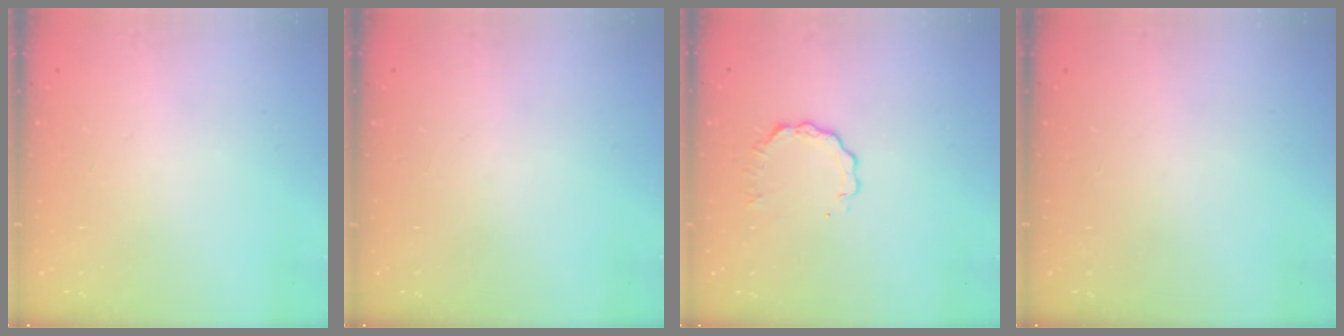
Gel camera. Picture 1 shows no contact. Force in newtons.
{"total": 0.0}
{"total": 2.9, "press": 2.9, "slide": 0.3}
{"total": 0.0}